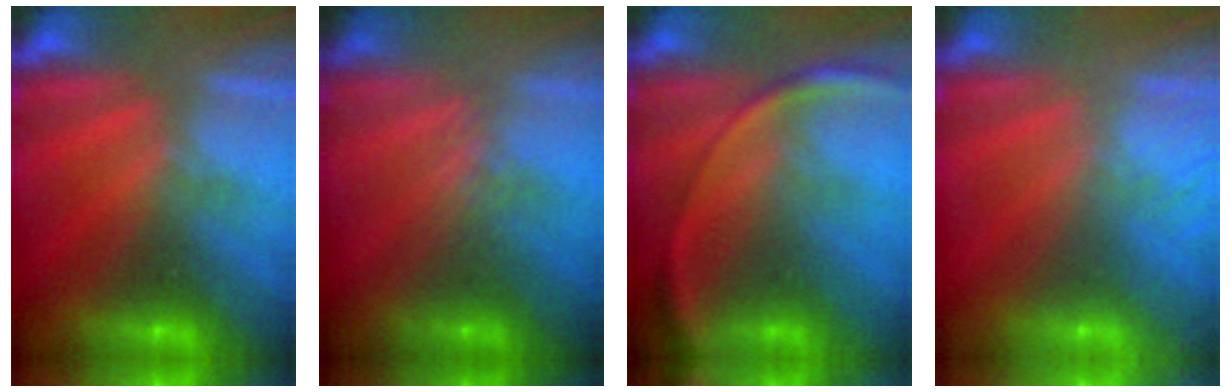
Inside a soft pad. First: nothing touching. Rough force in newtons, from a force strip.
{"total": 2.6}
{"total": 2.8}
{"total": 8.8}